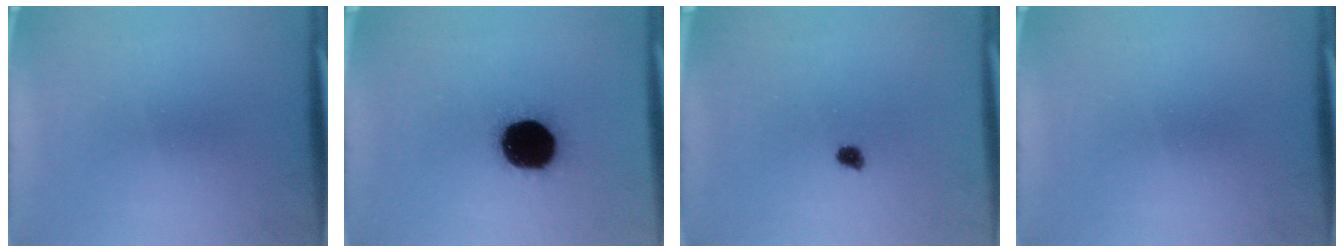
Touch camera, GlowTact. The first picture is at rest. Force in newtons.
{"total": 19.3}
{"total": 1.8}
{"total": 0.0}